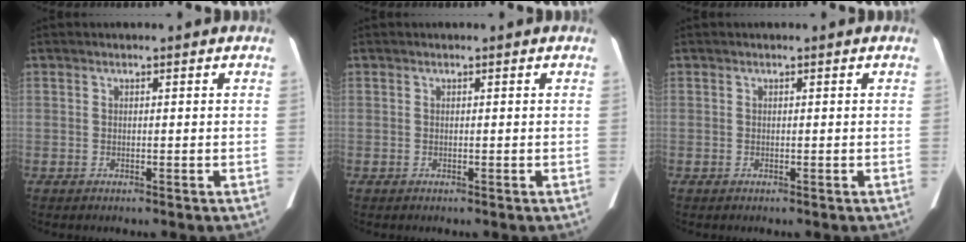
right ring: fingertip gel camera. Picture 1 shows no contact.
{"total": 0.0}
{"total": 0.0}